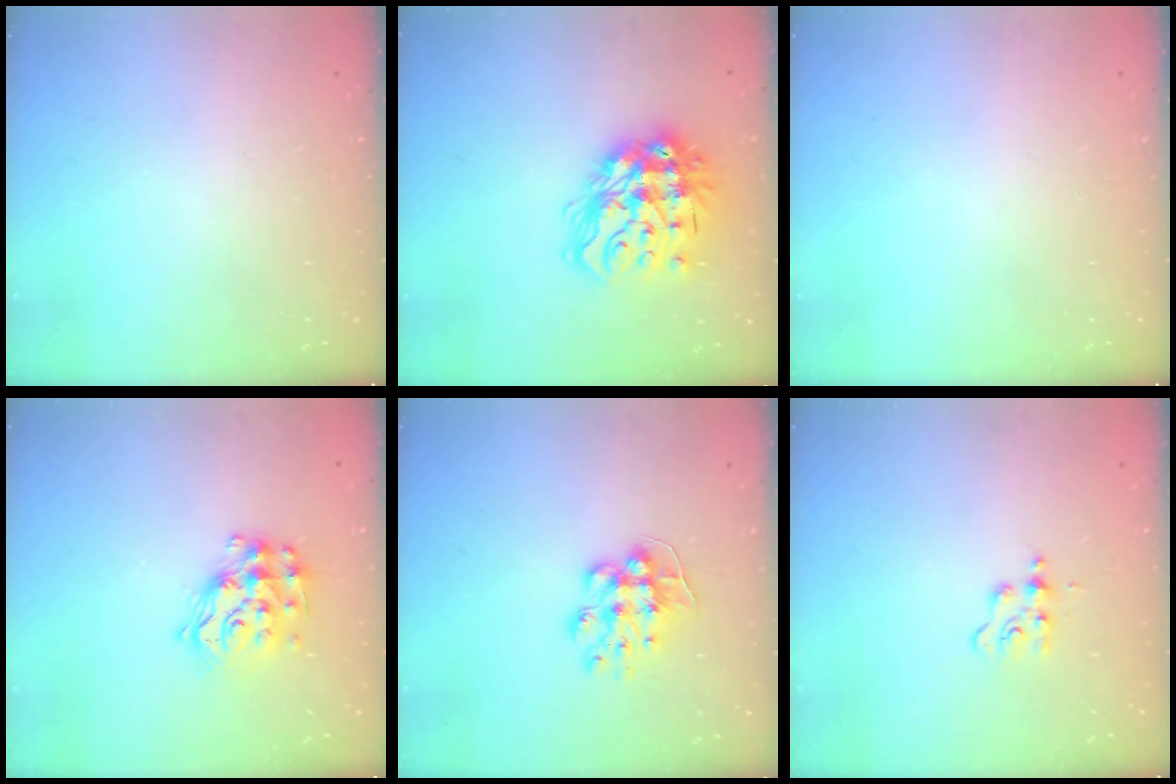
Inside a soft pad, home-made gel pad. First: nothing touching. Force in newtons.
{"total": 19.2, "press": 19.1, "slide": 1.6}
{"total": 0.0}
{"total": 14.8, "press": 14.8, "slide": 0.9}
{"total": 9.4, "press": 9.4, "slide": 0.5}
{"total": 4.4, "press": 4.3, "slide": 0.9}